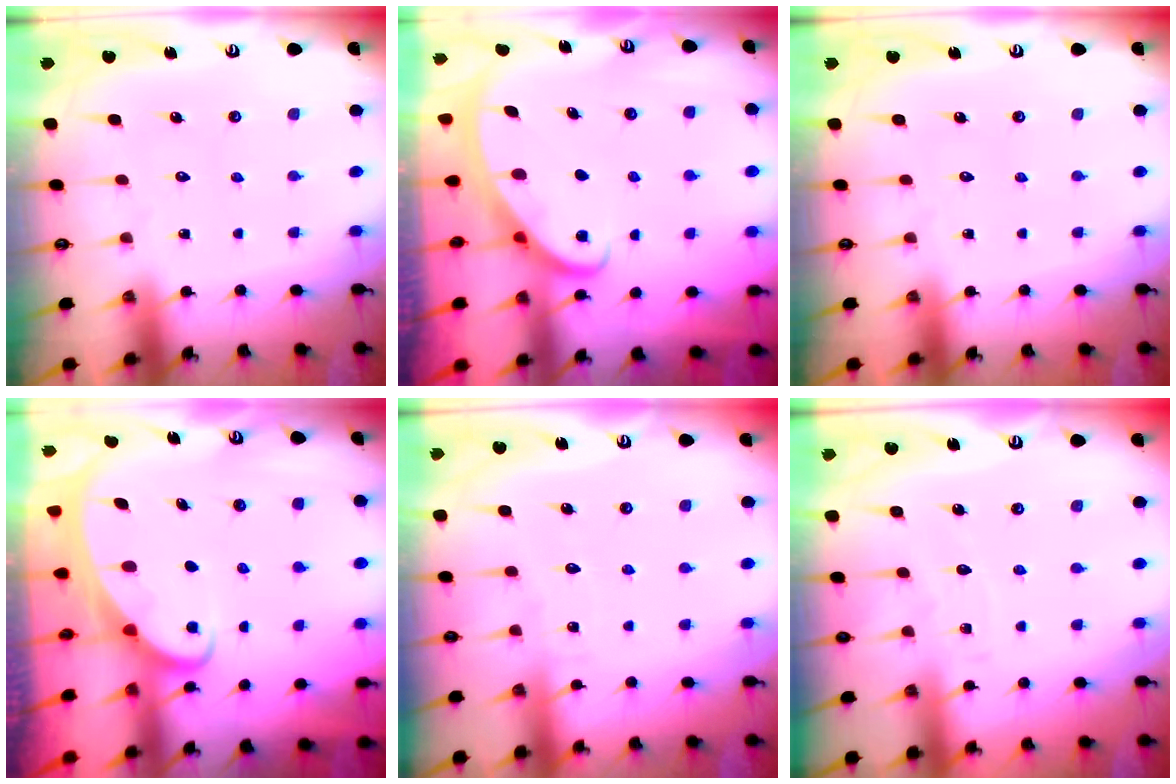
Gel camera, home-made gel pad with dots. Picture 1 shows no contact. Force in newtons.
{"total": 2.7, "press": 2.6, "slide": 0.3}
{"total": 0.0}
{"total": 2.6, "press": 2.6, "slide": 0.4}
{"total": 2.3, "press": 2.3, "slide": 0.2}
{"total": 2.5, "press": 2.5, "slide": 0.2}